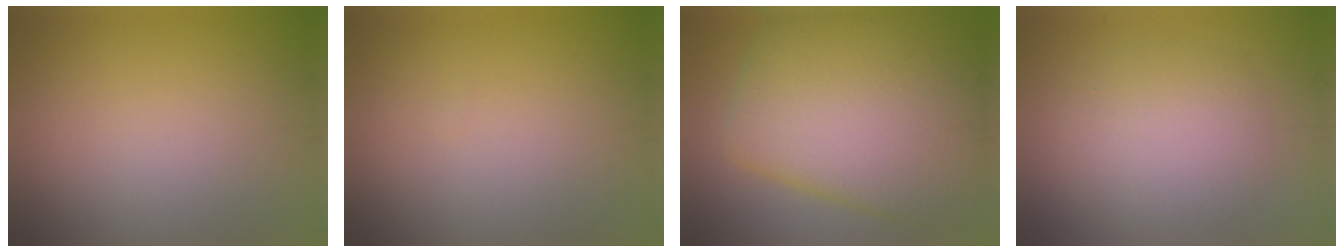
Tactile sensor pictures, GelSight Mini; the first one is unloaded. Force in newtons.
{"total": 0.0}
{"total": 12.4, "press": 12.4, "slide": 0.6}
{"total": 3.9, "press": 3.9, "slide": 0.4}